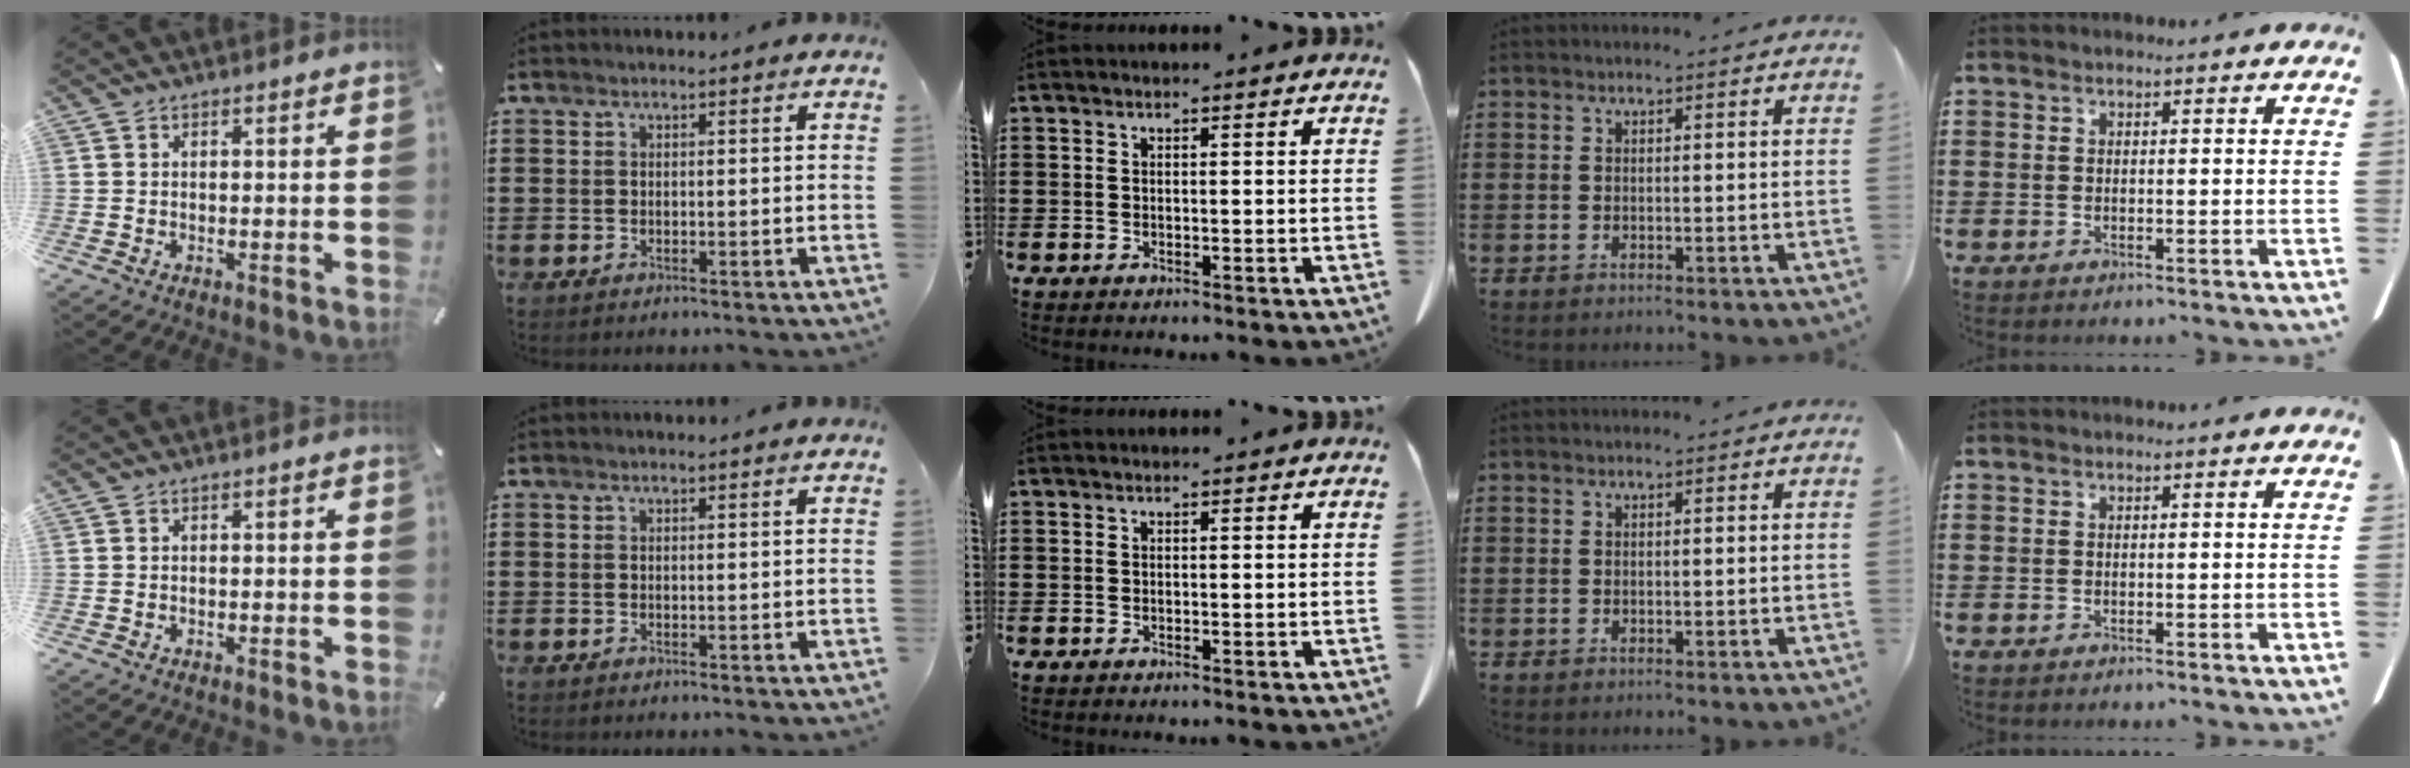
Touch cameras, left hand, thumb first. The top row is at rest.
{}